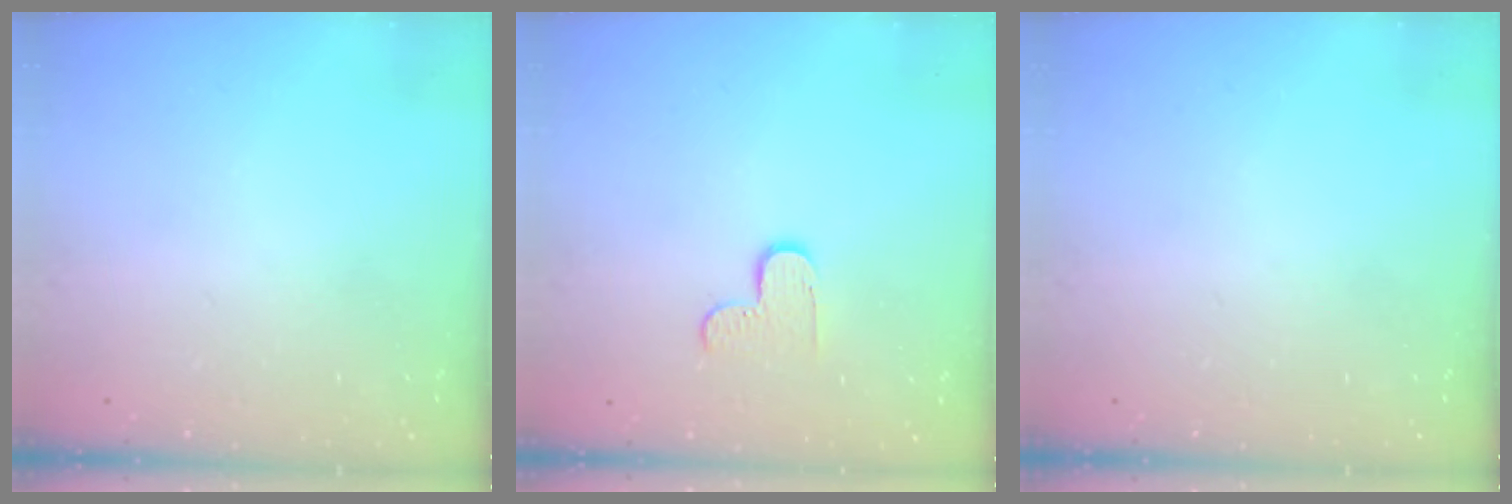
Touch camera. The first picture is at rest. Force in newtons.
{"total": 4.7, "press": 4.6, "slide": 0.4}
{"total": 0.0}